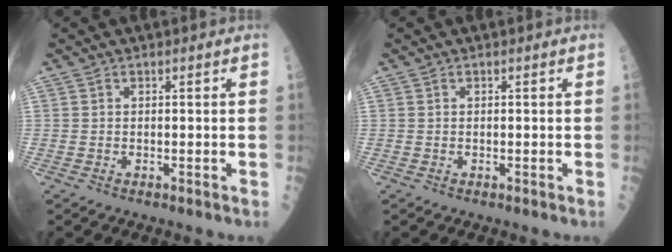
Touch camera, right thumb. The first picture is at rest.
{"total": 0.0}